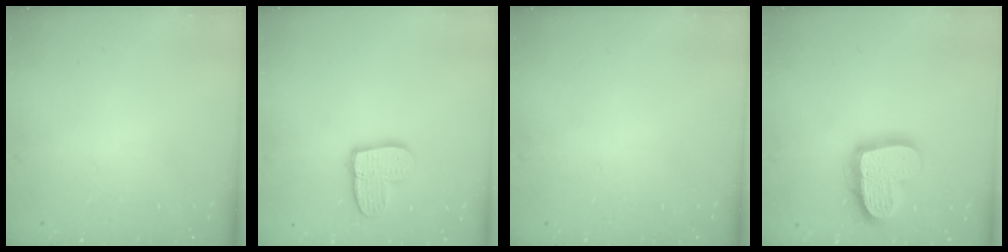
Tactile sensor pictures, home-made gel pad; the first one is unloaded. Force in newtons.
{"total": 11.5, "press": 11.4, "slide": 0.9}
{"total": 0.0}
{"total": 18.3, "press": 18.3, "slide": 1.6}